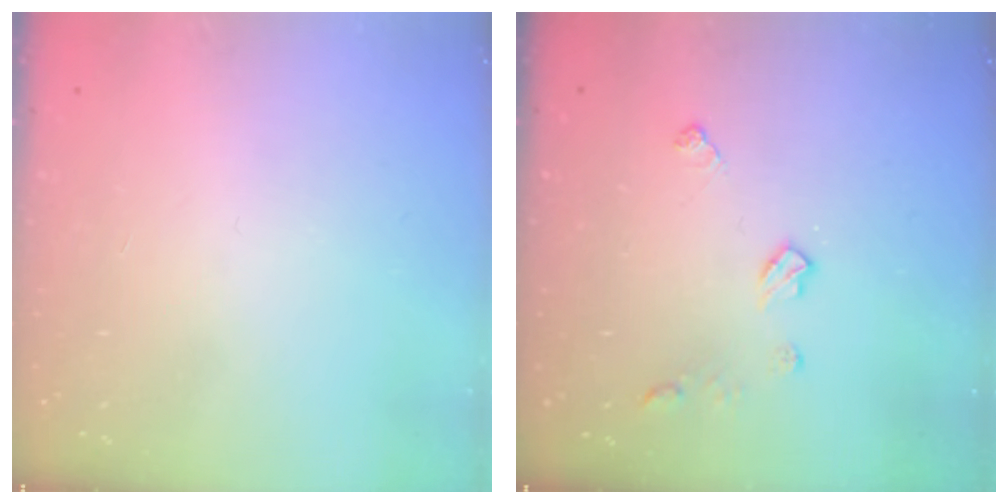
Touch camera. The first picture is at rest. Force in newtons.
{"total": 6.3, "press": 6.3, "slide": 0.1}